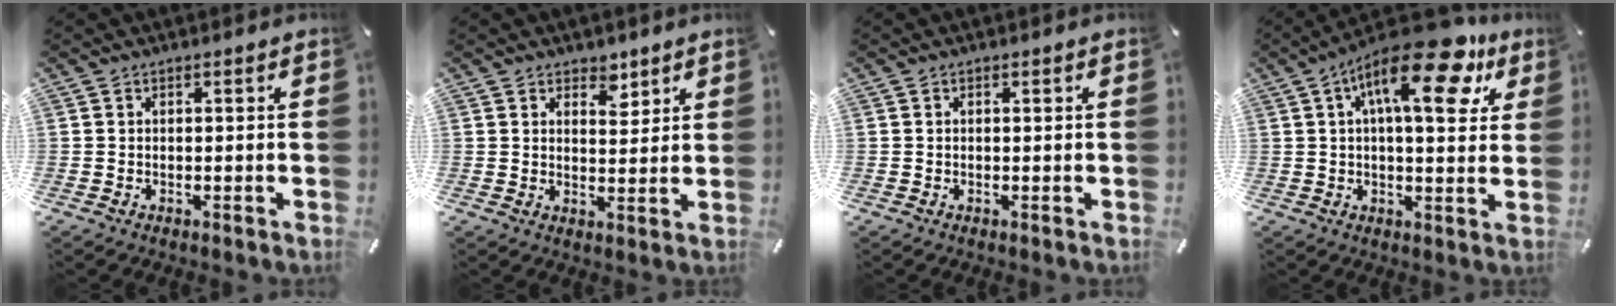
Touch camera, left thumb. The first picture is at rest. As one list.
[{"total": 4.3, "force": [3.3, 2.7, 0.9], "torque": [0.004, -0.020, 0.055]}, {"total": 0.0}, {"total": 18.3, "force": [8.7, 6.8, 14.6], "torque": [-0.225, -0.041, 0.132]}]